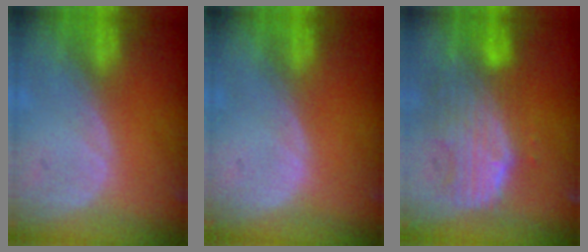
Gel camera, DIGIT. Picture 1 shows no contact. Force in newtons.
{"total": 0.0}
{"total": 10.3, "press": 8.9, "slide": 5.1}